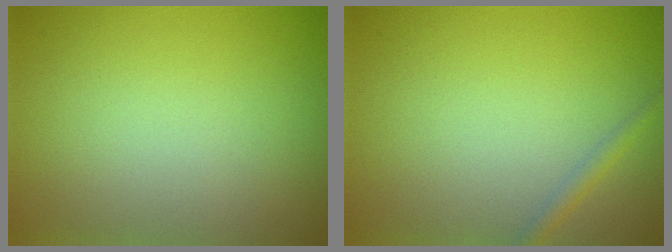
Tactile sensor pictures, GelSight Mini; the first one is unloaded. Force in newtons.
{"total": 1.2, "press": 1.2, "slide": 0.0}